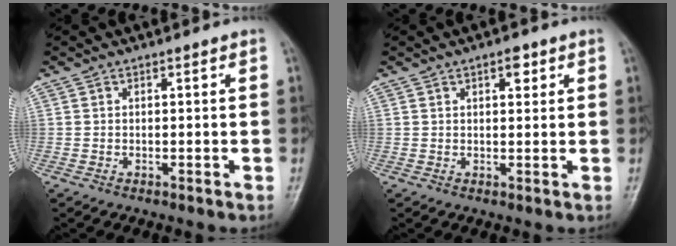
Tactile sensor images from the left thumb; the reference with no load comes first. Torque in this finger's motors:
{"motor_torque": [-0.01, 0.08, -0.33, -0.09, 0.07]}